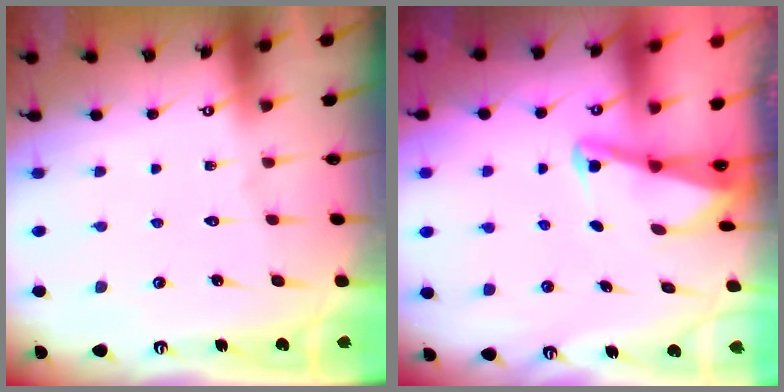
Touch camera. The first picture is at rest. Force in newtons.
{"total": 2.2, "press": 2.2, "slide": 0.3}